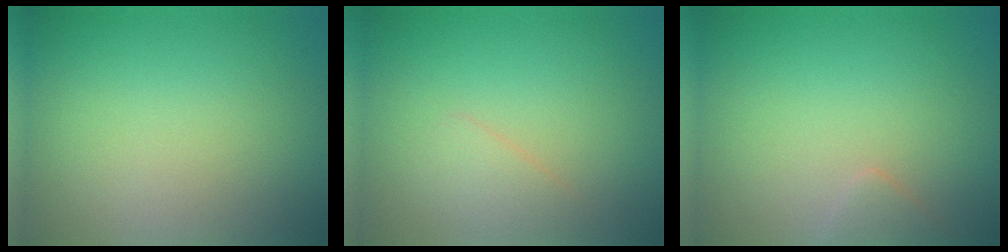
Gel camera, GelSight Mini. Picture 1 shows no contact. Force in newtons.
{"total": 1.4, "press": 1.4, "slide": 0.0}
{"total": 1.2, "press": 1.2, "slide": 0.1}